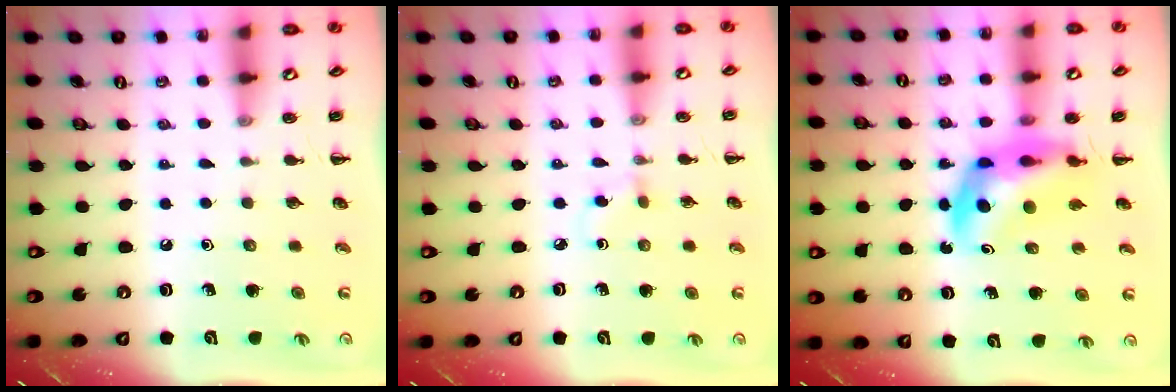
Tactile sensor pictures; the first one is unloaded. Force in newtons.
{"total": 2.2, "press": 1.9, "slide": 1.1}
{"total": 11.3, "press": 10.6, "slide": 3.7}